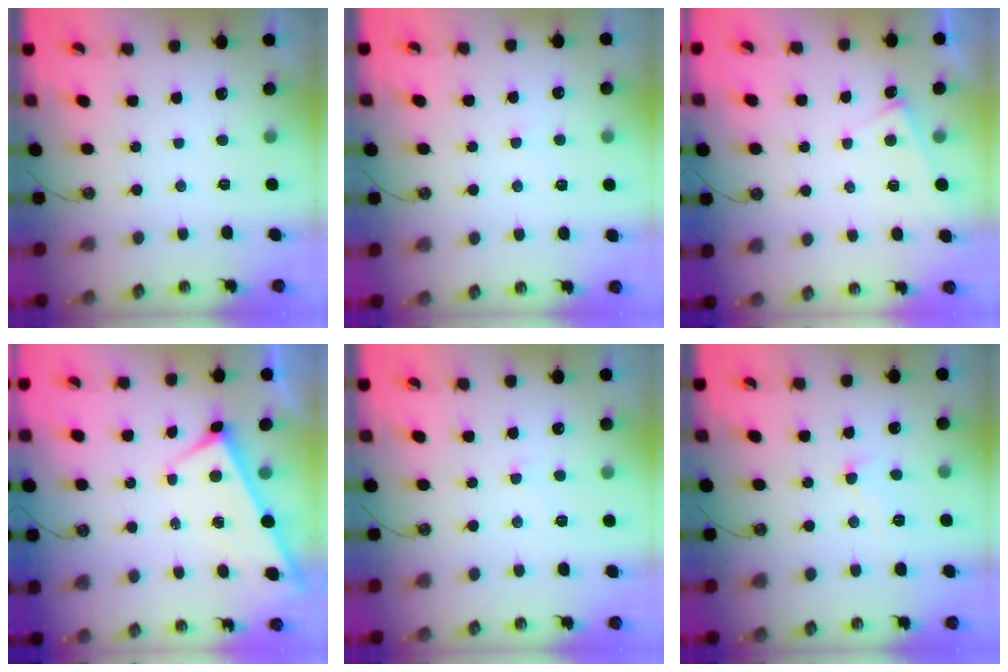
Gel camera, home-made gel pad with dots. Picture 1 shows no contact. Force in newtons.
{"total": 2.9, "press": 2.9, "slide": 0.4}
{"total": 5.2, "press": 5.2, "slide": 0.3}
{"total": 1.9, "press": 1.9, "slide": 0.2}
{"total": 2.7, "press": 2.7, "slide": 0.5}
{"total": 2.3, "press": 2.2, "slide": 0.8}